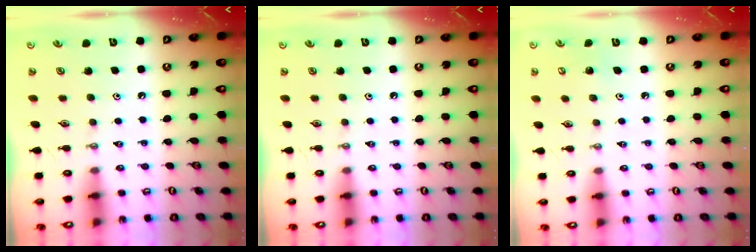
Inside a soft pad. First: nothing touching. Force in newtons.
{"total": 0.0}
{"total": 2.8, "press": 2.8, "slide": 0.2}